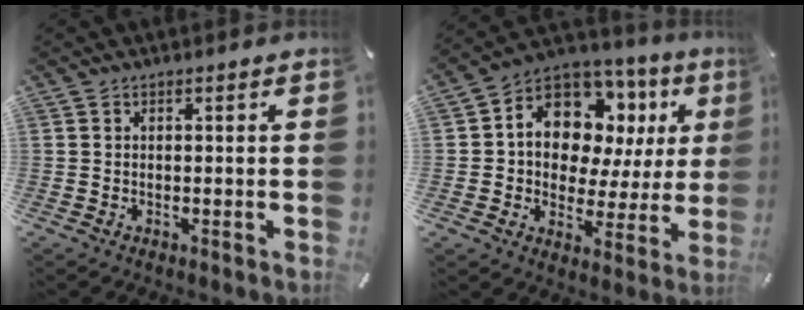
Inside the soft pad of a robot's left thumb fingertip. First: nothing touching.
{"total": 12.4, "force": [5.7, 9.5, 5.7], "torque": [-0.101, -0.048, 0.106]}